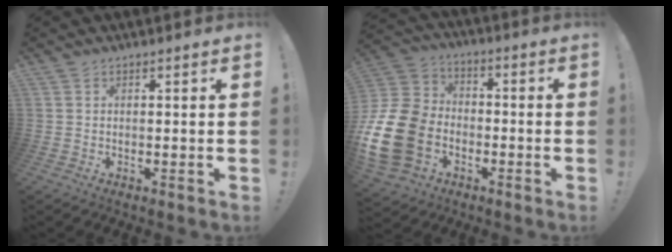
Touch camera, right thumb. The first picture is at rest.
{"total": 20.8, "force": [-7.1, 15.4, 12.2], "torque": [-0.241, 0.058, -0.111]}